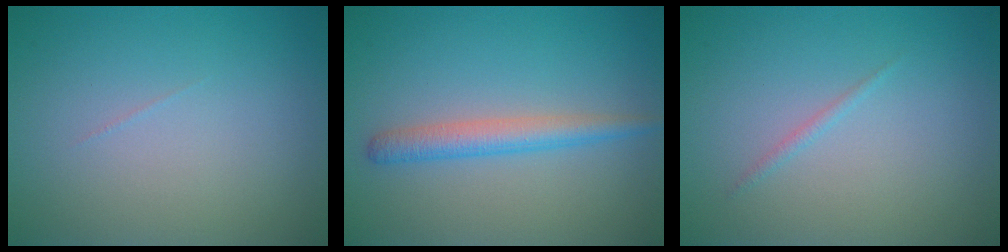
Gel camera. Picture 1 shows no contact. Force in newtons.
{"total": 2.7, "press": 2.7, "slide": 0.1}
{"total": 0.6, "press": 0.6, "slide": 0.1}